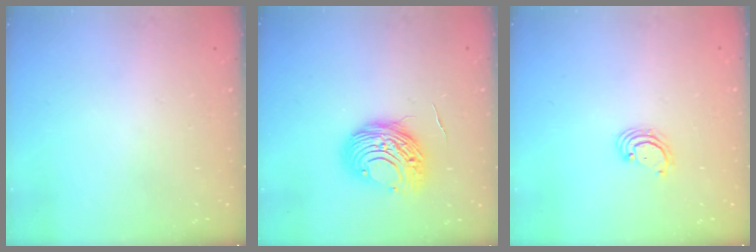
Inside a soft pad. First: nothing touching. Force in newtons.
{"total": 11.3, "press": 11.3, "slide": 0.9}
{"total": 2.3, "press": 2.3, "slide": 0.1}